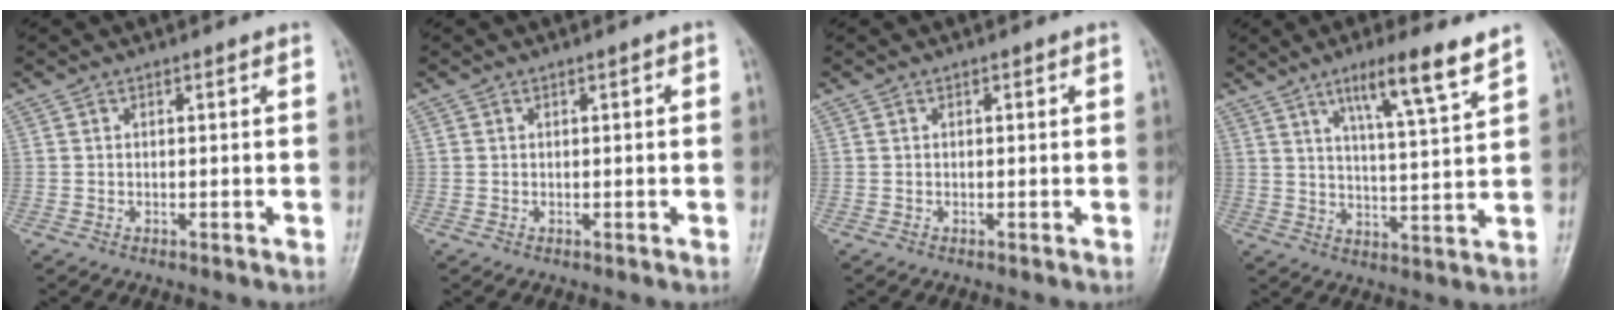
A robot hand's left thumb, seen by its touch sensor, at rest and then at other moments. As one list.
[{"total": 1.0, "force": [0.2, 0.7, 0.8], "torque": [-0.006, 0.006, 0.005]}, {"total": 0.0}, {"total": 10.7, "force": [6.8, 1.0, 8.2], "torque": [-0.128, -0.035, 0.112]}]